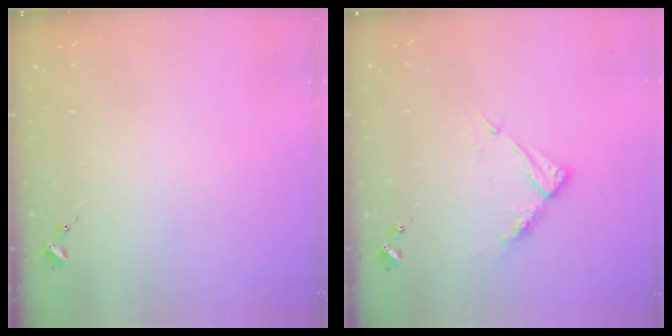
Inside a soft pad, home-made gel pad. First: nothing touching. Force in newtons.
{"total": 9.0, "press": 9.0, "slide": 0.8}